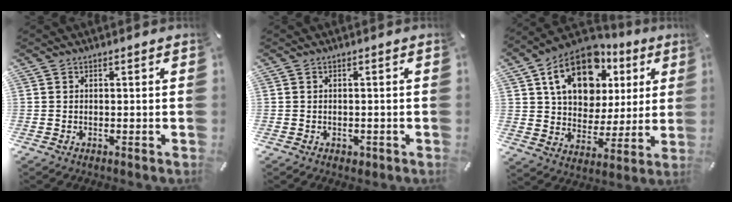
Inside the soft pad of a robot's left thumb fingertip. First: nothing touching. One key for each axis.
{"total": 1.5, "fx": -0.6, "fy": 1.2, "fz": 0.7, "tx": -0.012, "ty": 0.004, "tz": -0.012}
{"total": 17.9, "fx": 8.8, "fy": 12.6, "fz": 9.2, "tx": -0.159, "ty": -0.025, "tz": 0.162}